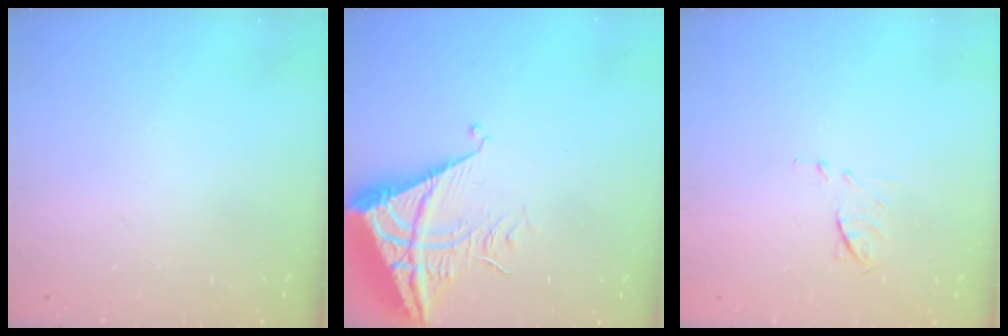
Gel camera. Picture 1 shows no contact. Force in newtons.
{"total": 7.0, "press": 7.0, "slide": 0.8}
{"total": 6.2, "press": 6.2, "slide": 0.9}